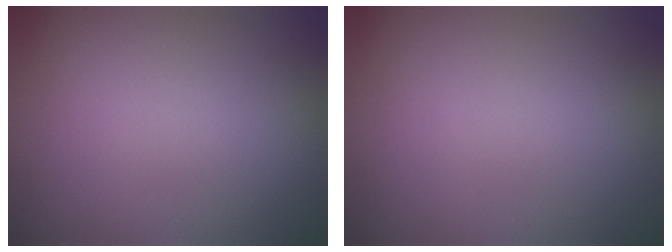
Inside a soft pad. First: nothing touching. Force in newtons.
{"total": 0.0}